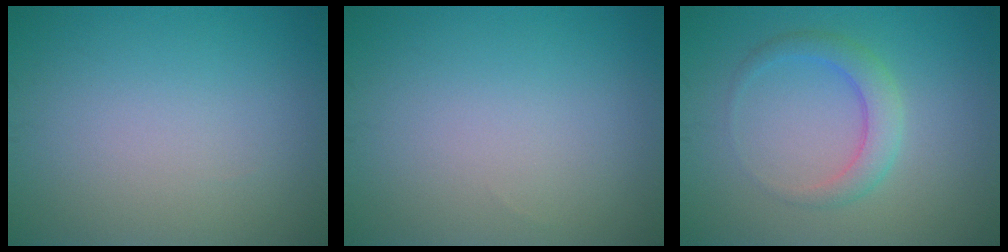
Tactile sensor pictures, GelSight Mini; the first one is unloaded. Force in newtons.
{"total": 0.0}
{"total": 2.8, "press": 2.8, "slide": 0.1}